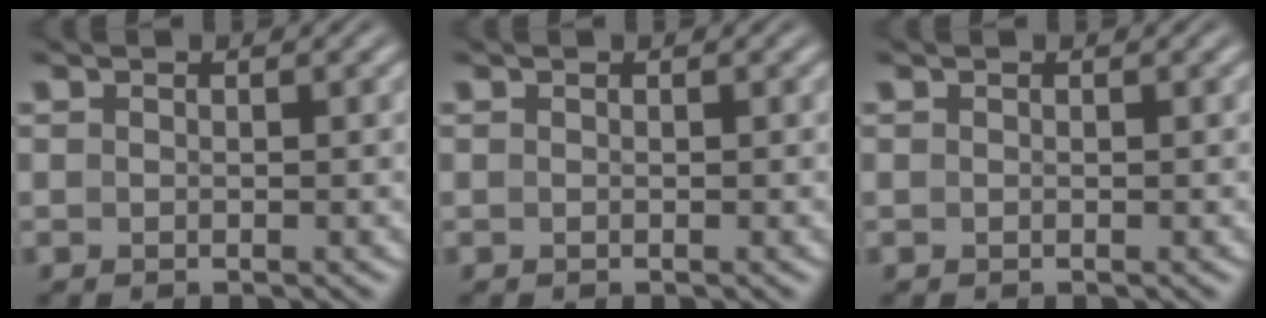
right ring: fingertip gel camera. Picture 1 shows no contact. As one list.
[{"total": 0.0}, {"total": 0.0}]